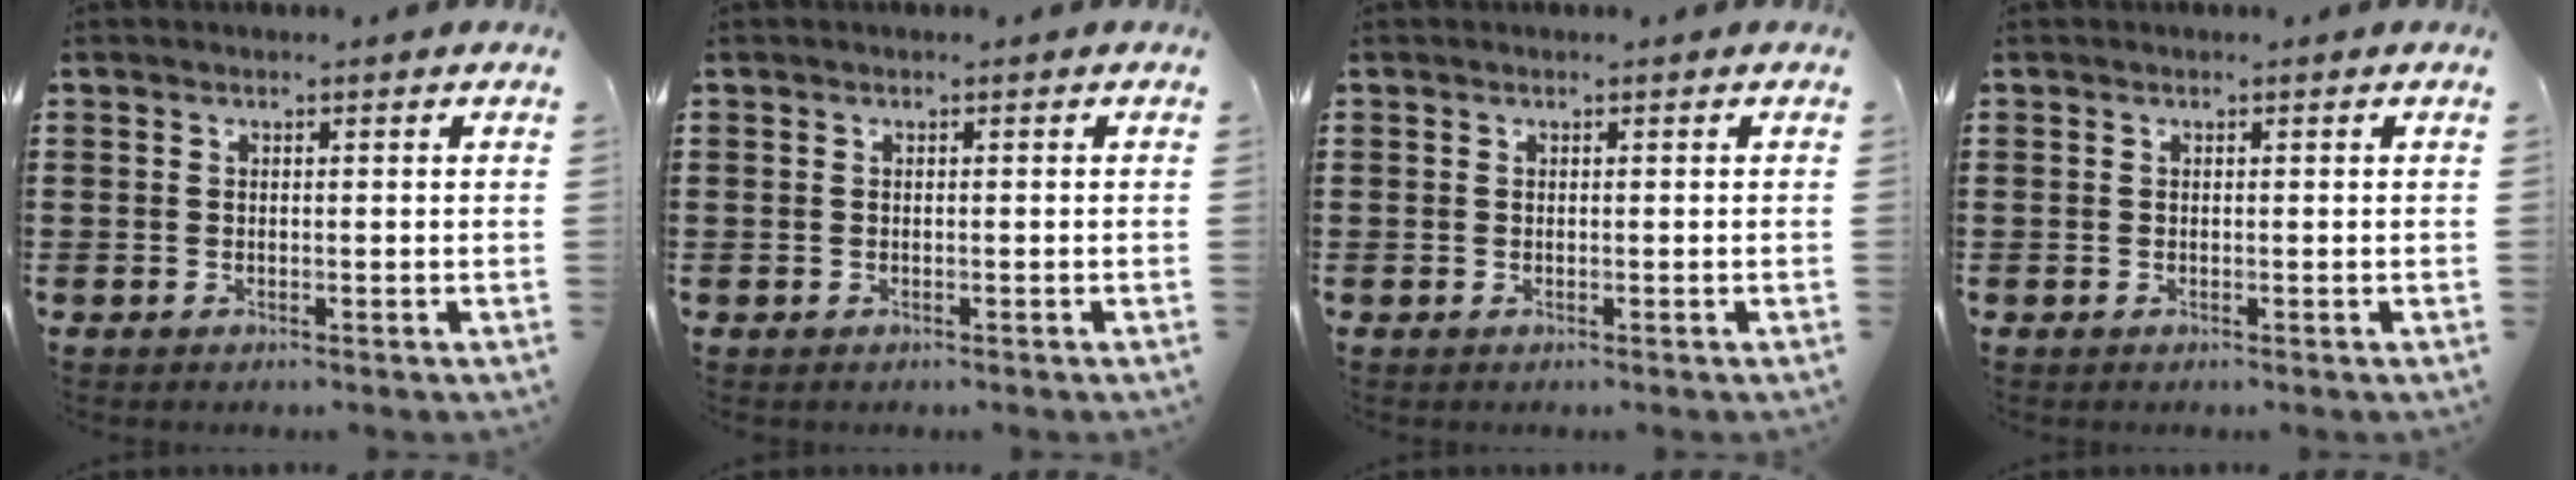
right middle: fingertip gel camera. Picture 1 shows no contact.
{"total": 0.0}
{"total": 0.0}
{"total": 0.0}